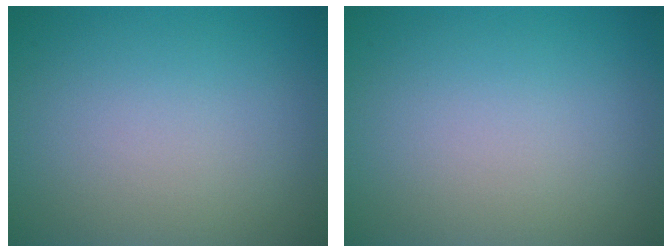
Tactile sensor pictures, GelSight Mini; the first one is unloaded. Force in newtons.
{"total": 0.0}